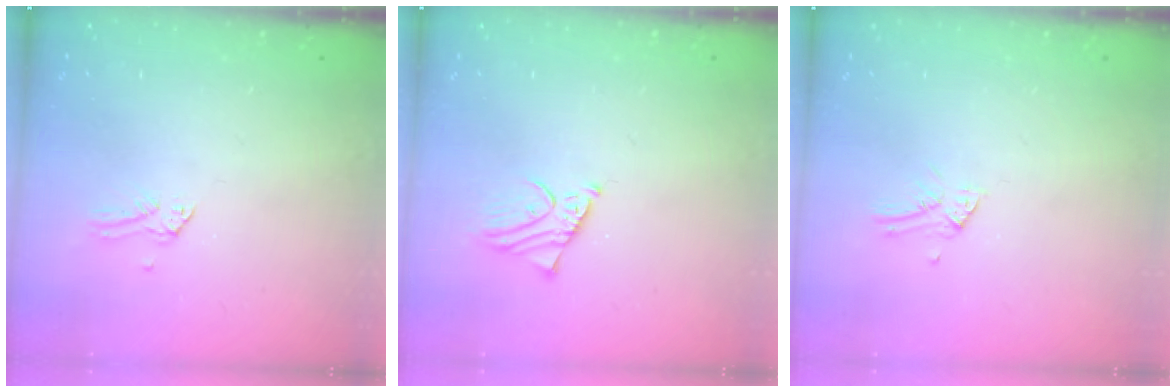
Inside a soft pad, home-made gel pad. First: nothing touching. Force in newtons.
{"total": 2.2, "press": 2.2, "slide": 0.1}
{"total": 2.1, "press": 2.1, "slide": 0.1}